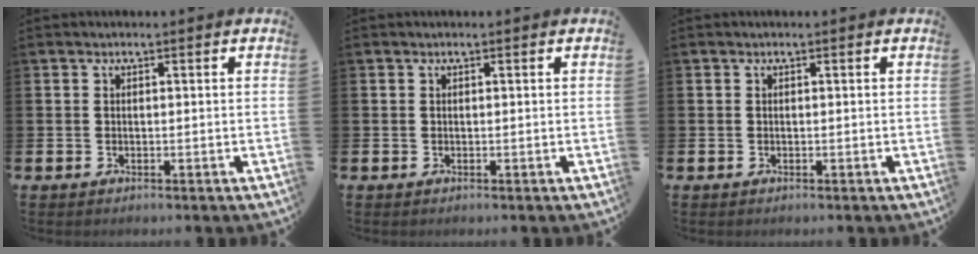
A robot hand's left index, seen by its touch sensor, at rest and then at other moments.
{"total": 0.0}
{"total": 0.0}